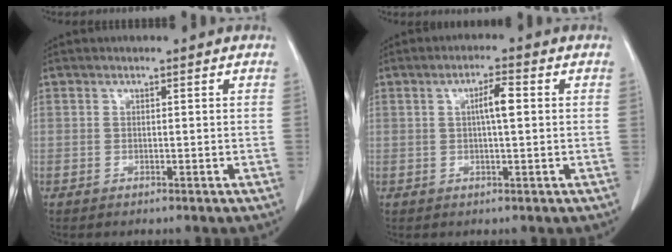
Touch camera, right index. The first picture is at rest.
{"total": 3.7, "force": [0.5, 0.4, 3.6], "torque": [-0.063, 0.006, 0.007]}